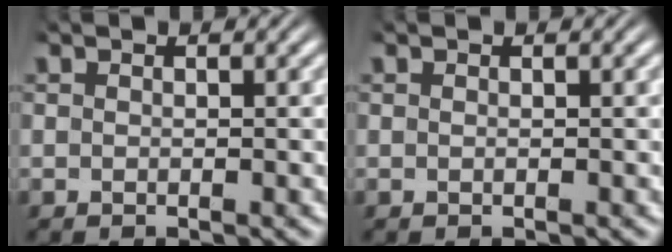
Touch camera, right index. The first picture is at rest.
{"total": 0.0}